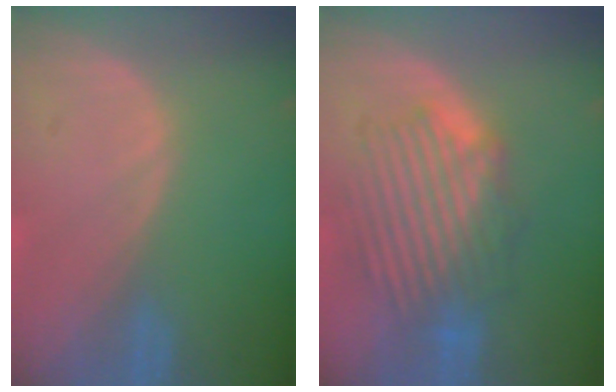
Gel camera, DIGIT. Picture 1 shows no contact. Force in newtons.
{"total": 8.8, "press": 8.4, "slide": 2.6}